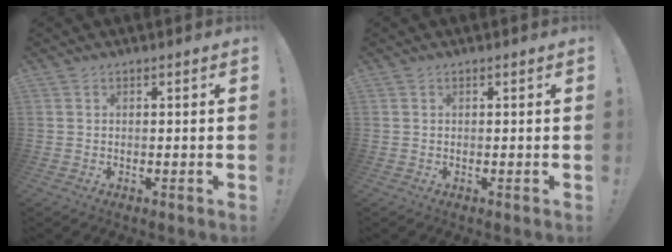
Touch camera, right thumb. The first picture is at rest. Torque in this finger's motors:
{"motor_torque": [-0.07, -0.07, 0.02, 0.02, 0.01]}